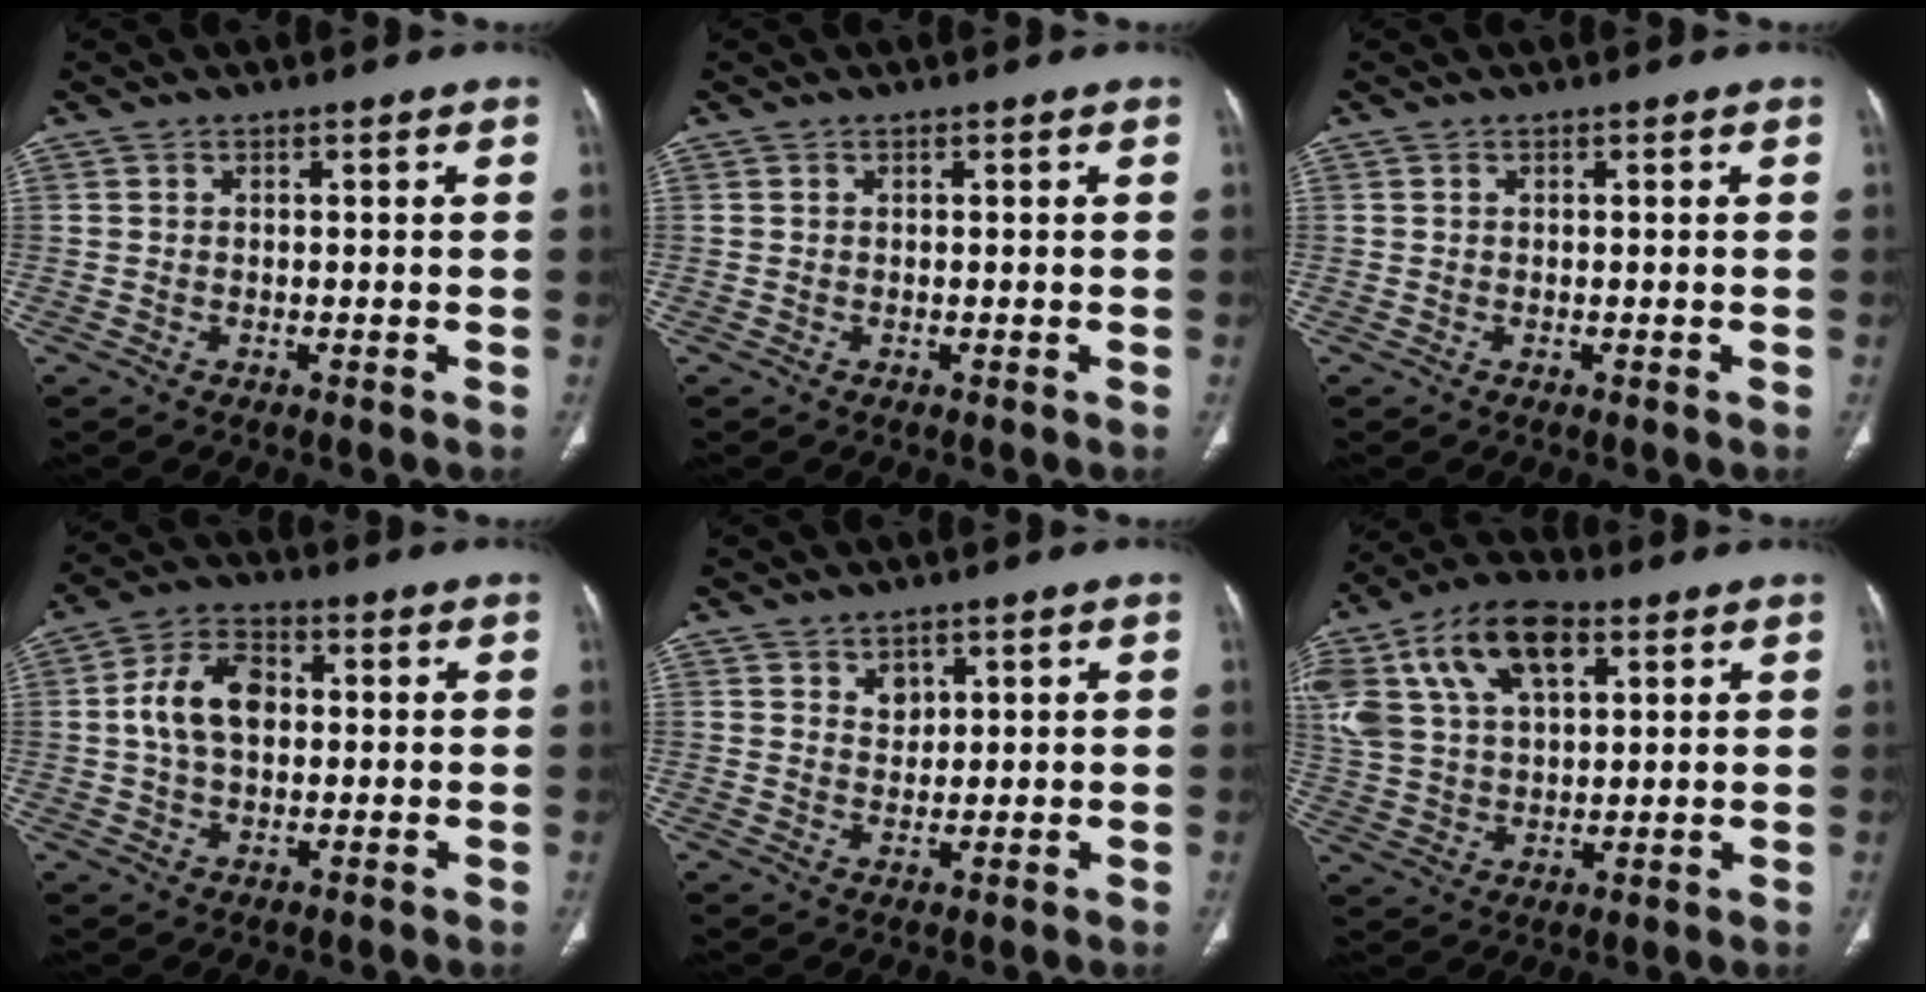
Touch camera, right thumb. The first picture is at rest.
{"total": 0.0}
{"total": 0.0}
{"total": 9.6, "force": [0.8, 6.3, 7.2], "torque": [-0.128, 0.018, 0.009]}
{"total": 2.4, "force": [1.5, 1.7, 0.9], "torque": [-0.004, -0.012, 0.027]}
{"total": 20.3, "force": [8.6, 11.8, 14.2], "torque": [-0.287, 0.015, 0.156]}